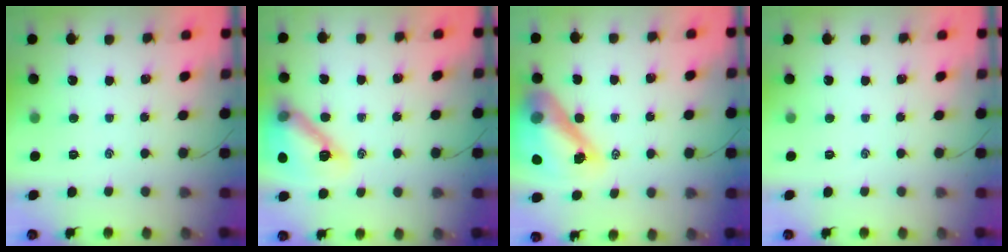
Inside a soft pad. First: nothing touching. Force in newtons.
{"total": 16.7, "press": 16.6, "slide": 1.8}
{"total": 18.2, "press": 17.4, "slide": 5.3}
{"total": 0.0}